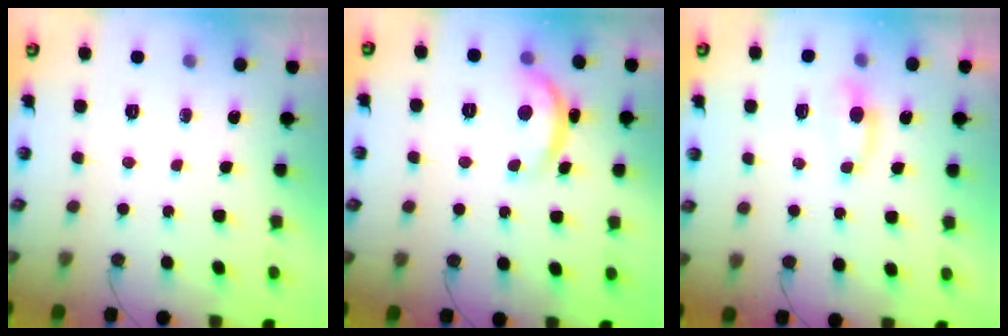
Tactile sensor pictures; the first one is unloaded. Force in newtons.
{"total": 5.3, "press": 5.3, "slide": 0.6}
{"total": 1.3, "press": 1.2, "slide": 0.4}